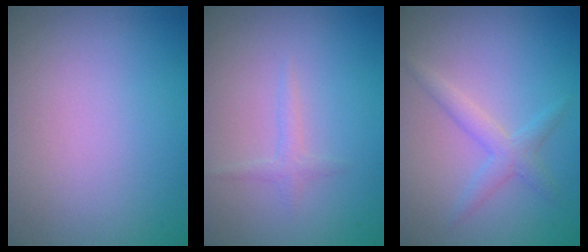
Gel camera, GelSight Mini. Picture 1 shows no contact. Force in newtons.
{"total": 1.0, "press": 1.0, "slide": 0.1}
{"total": 1.3, "press": 1.3, "slide": 0.1}